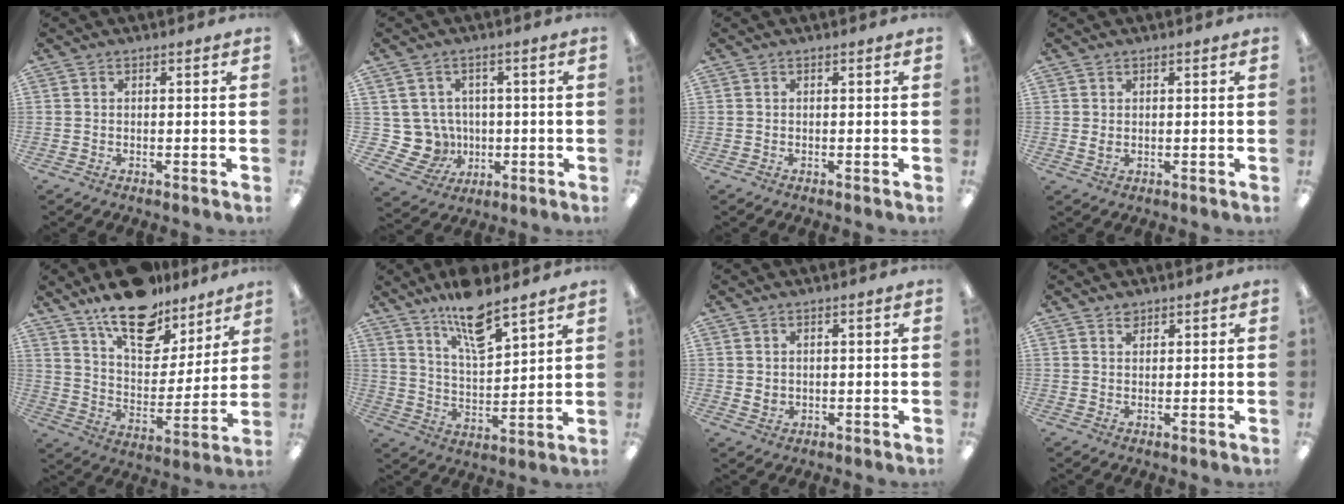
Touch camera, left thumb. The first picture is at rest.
{"total": 8.1, "force": [0.4, 7.9, 1.5], "torque": [-0.066, -0.010, 0.017]}
{"total": 0.0}
{"total": 1.5, "force": [0.5, 0.9, 1.1], "torque": [-0.015, -0.002, 0.007]}
{"total": 17.4, "force": [13.0, 8.2, 8.1], "torque": [-0.140, -0.082, 0.229]}
{"total": 12.5, "force": [9.9, 3.5, 6.8], "torque": [-0.119, -0.051, 0.172]}
{"total": 2.0, "force": [1.1, 1.6, 0.6], "torque": [-0.005, -0.002, 0.018]}
{"total": 2.0, "force": [1.6, 1.0, 0.4], "torque": [-0.002, -0.006, 0.030]}